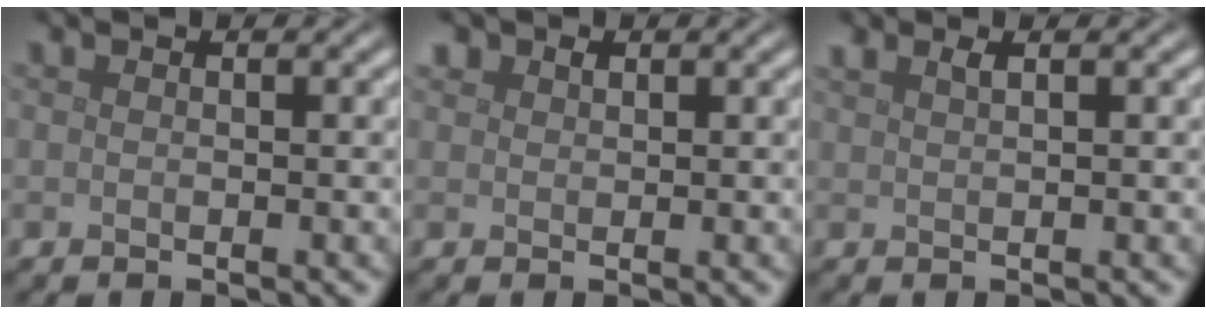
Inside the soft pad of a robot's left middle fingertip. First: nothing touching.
{"total": 1.1, "force": [0.7, 0.8, 0.3], "torque": [-0.005, 0.002, 0.014]}
{"total": 1.3, "force": [0.9, 0.4, 0.8], "torque": [-0.014, 0.002, 0.017]}